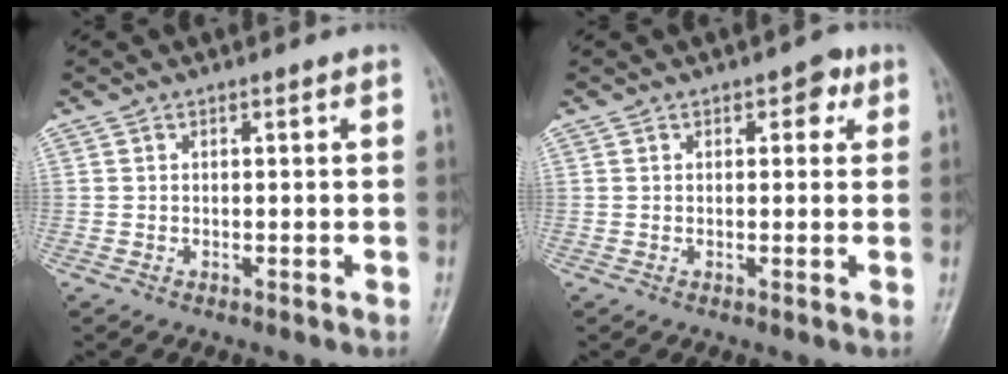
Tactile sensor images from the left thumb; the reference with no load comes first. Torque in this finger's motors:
{"motor_torque": [0.47, 0.08, 0.19, -0.20, -0.05]}